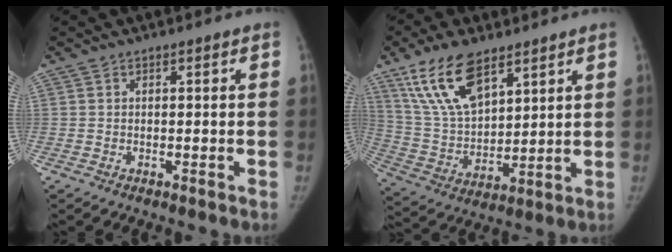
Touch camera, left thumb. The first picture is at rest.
{"total": 15.6, "force": [9.6, 7.2, 10.0], "torque": [-0.166, -0.039, 0.195]}